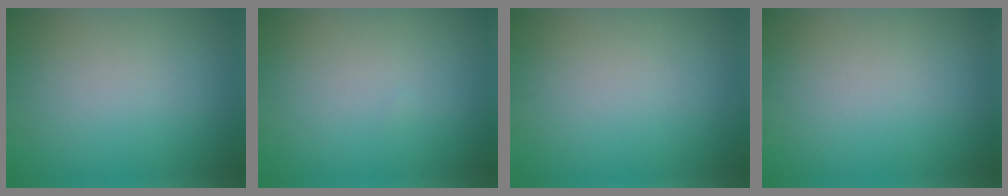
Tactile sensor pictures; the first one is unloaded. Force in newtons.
{"total": 0.0}
{"total": 0.0}
{"total": 0.0}